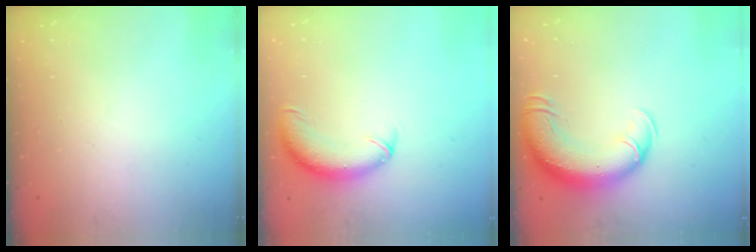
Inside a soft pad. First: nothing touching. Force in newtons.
{"total": 11.5, "press": 11.2, "slide": 2.6}
{"total": 15.1, "press": 14.7, "slide": 3.6}